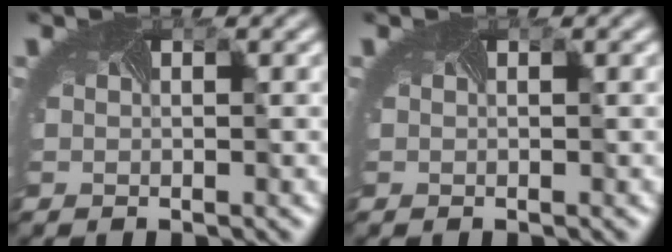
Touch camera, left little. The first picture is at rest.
{"total": 0.0}